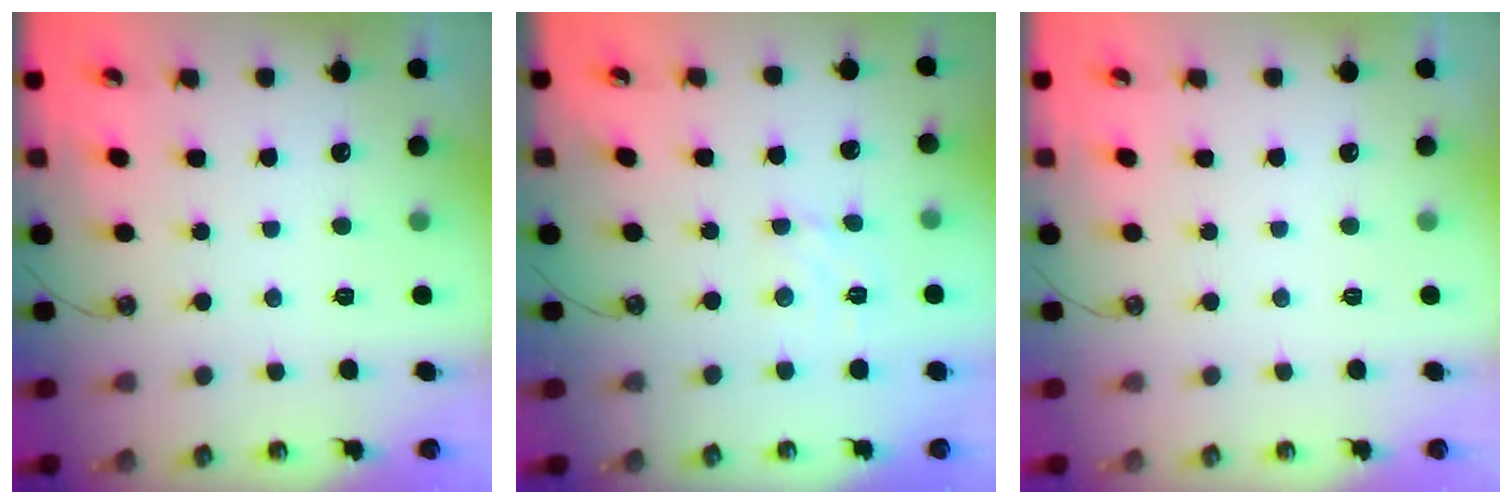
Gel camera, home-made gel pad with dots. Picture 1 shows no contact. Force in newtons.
{"total": 2.5, "press": 2.5, "slide": 0.3}
{"total": 0.0}